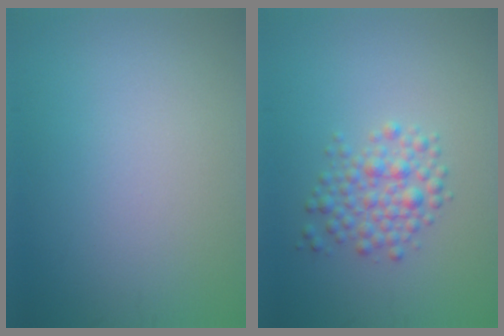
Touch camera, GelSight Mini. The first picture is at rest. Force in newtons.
{"total": 2.8, "press": 2.8, "slide": 0.1}